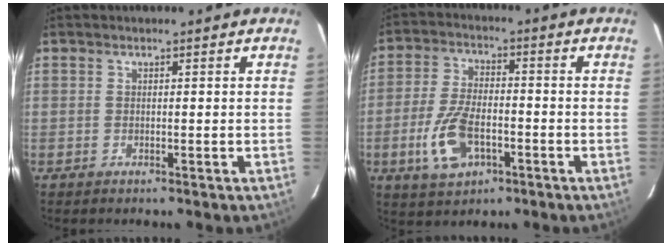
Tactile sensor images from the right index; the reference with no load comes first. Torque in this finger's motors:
{"motor_torque": [0.38, -0.17, 0.25, 0.12]}